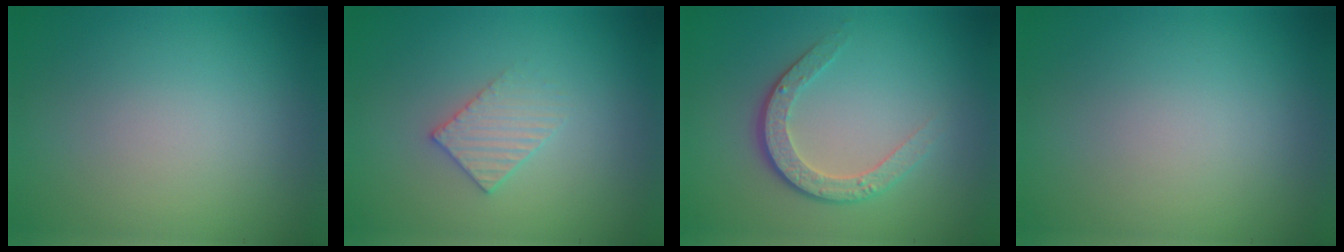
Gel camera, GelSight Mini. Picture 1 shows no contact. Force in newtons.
{"total": 2.1, "press": 2.0, "slide": 0.3}
{"total": 3.4, "press": 2.6, "slide": 2.2}
{"total": 0.0}